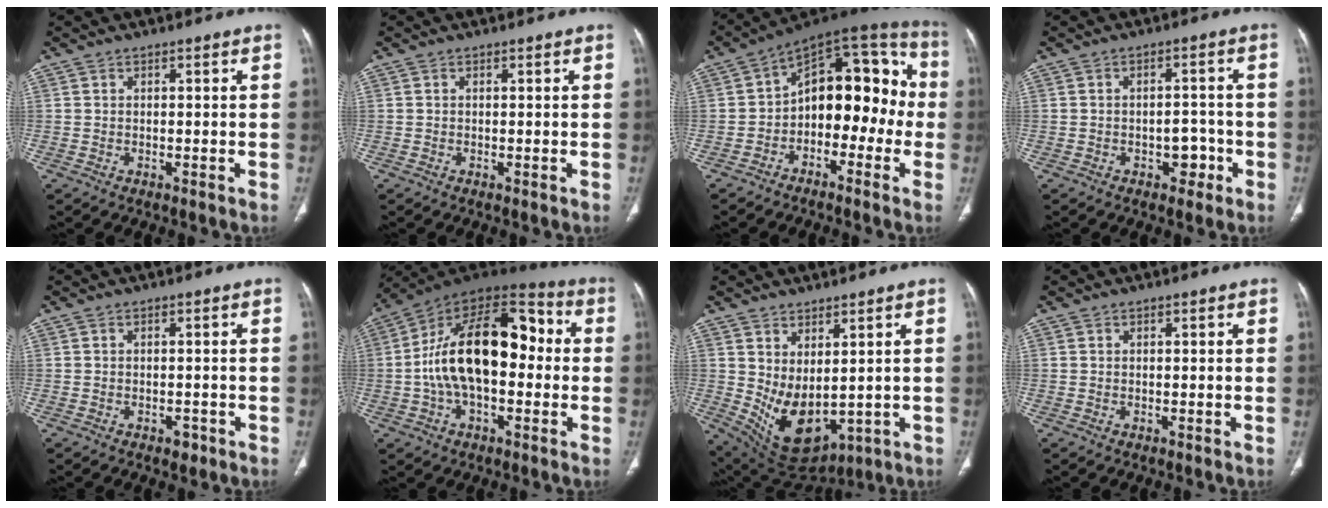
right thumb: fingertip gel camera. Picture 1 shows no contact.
{"total": 0.0}
{"total": 16.9, "force": [-2.2, 10.5, 13.1], "torque": [-0.124, 0.064, -0.048]}
{"total": 4.3, "force": [-1.9, 2.8, 2.6], "torque": [-0.012, 0.021, -0.026]}
{"total": 1.7, "force": [-1.0, 1.0, 0.9], "torque": [-0.004, 0.003, -0.012]}
{"total": 22.3, "force": [-0.1, 12.3, 18.6], "torque": [-0.301, 0.047, -0.009]}
{"total": 11.1, "force": [0.7, 6.3, 9.2], "torque": [-0.144, -0.026, 0.048]}
{"total": 0.0}